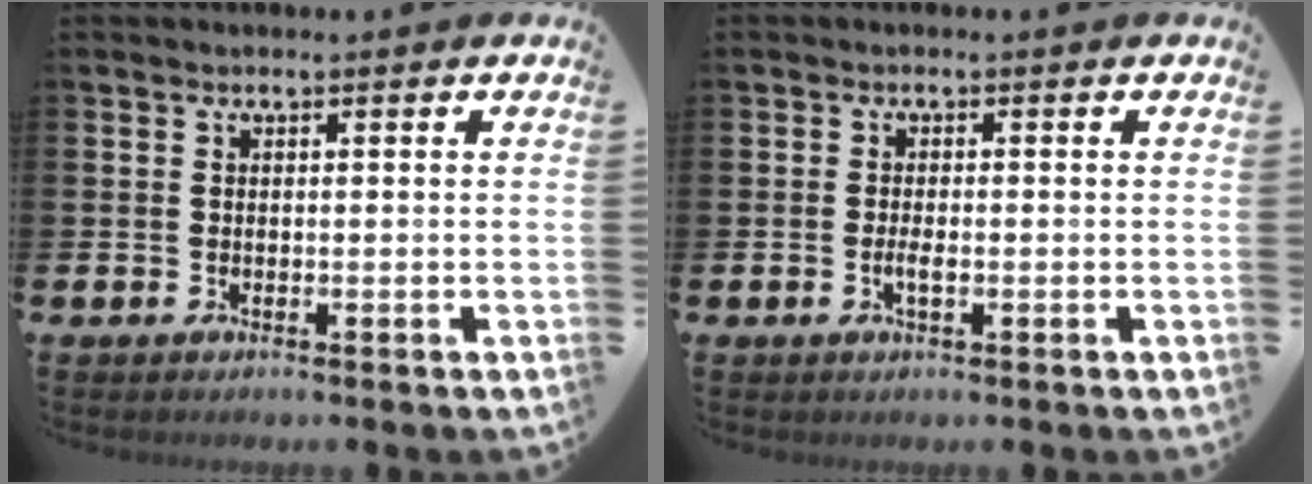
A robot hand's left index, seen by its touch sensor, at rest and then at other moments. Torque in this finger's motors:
{"motor_torque": [0.37, 0.01, 0.05, 0.07]}